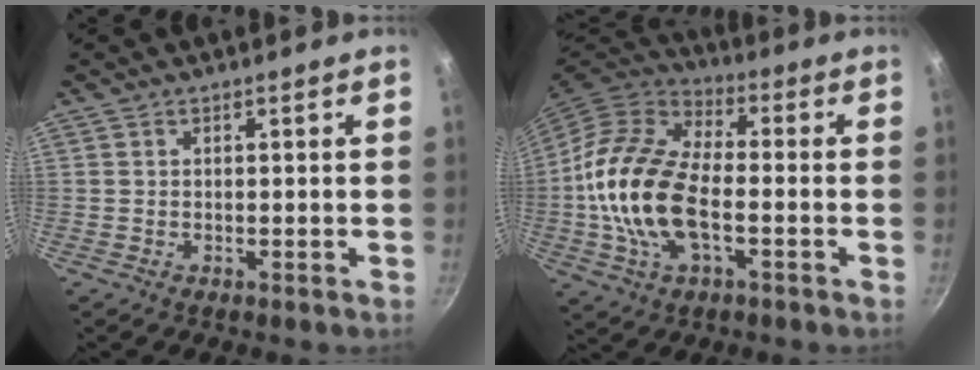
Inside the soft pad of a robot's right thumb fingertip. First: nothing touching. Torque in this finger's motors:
{"motor_torque": [-0.39, 1.21, 2.17, -0.60, 0.65]}